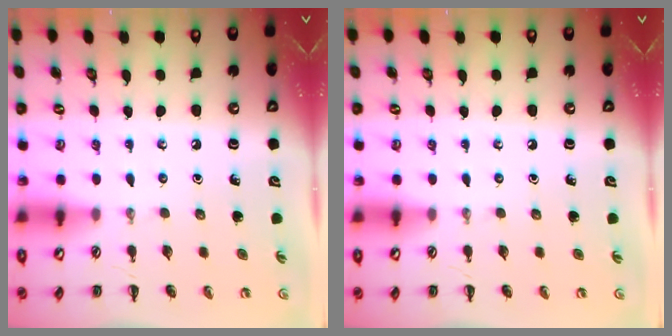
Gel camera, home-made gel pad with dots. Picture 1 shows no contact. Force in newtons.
{"total": 0.0}